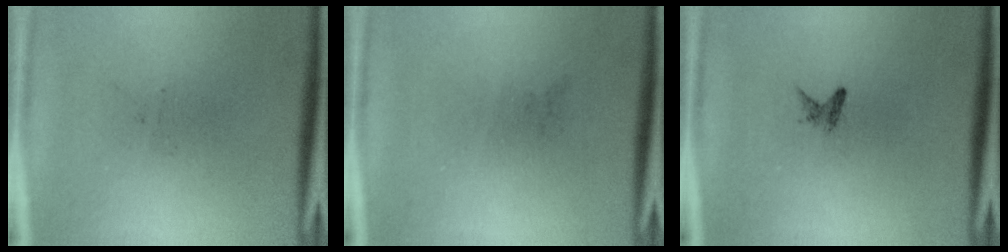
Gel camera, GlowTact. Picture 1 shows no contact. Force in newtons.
{"total": 0.0}
{"total": 0.9}